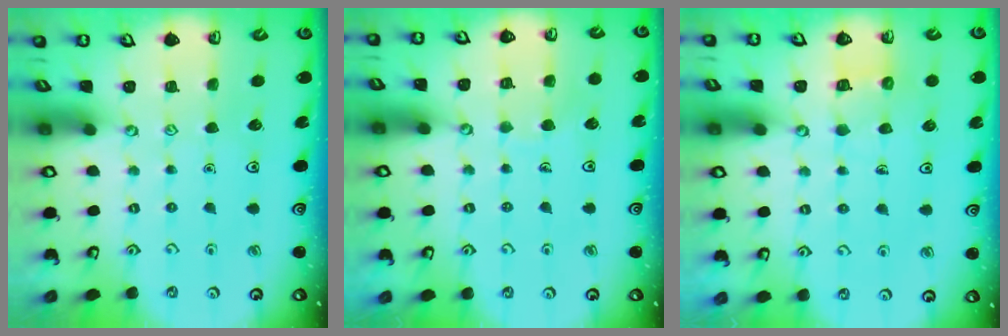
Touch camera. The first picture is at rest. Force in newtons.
{"total": 4.6, "press": 4.6, "slide": 0.4}
{"total": 6.1, "press": 6.1, "slide": 0.6}